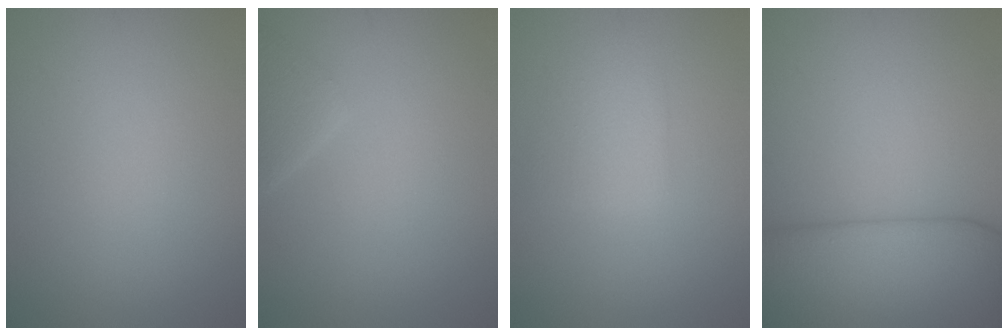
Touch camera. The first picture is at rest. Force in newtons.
{"total": 1.6, "press": 1.6, "slide": 0.0}
{"total": 2.4, "press": 2.3, "slide": 0.5}
{"total": 11.0, "press": 11.0, "slide": 0.8}